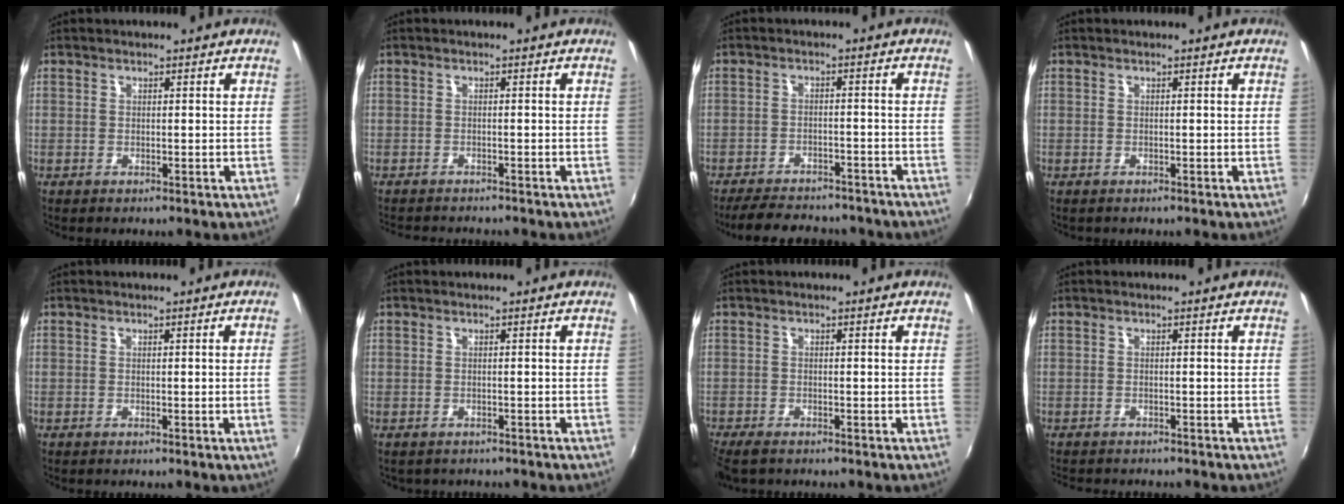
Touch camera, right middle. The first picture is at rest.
{"total": 3.9, "force": [-3.7, 0.6, 1.1], "torque": [-0.033, -0.013, -0.059]}
{"total": 14.6, "force": [-12.4, 4.7, 6.0], "torque": [-0.126, -0.010, -0.165]}
{"total": 0.0}
{"total": 1.3, "force": [0.0, -0.8, 1.0], "torque": [-0.007, -0.010, 0.001]}
{"total": 1.4, "force": [-1.2, 0.7, 0.3], "torque": [-0.010, -0.004, -0.014]}
{"total": 4.3, "force": [-3.5, 1.4, 1.9], "torque": [-0.051, -0.022, -0.068]}
{"total": 3.0, "force": [-2.8, 0.6, 0.8], "torque": [-0.025, -0.013, -0.044]}